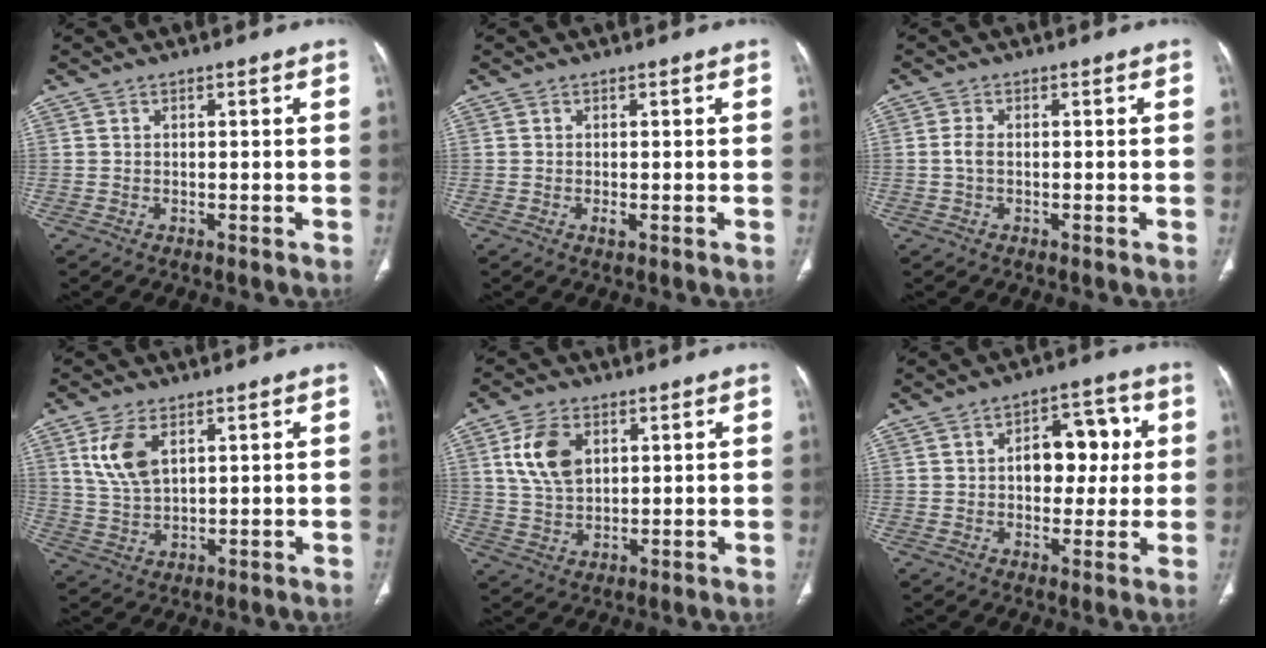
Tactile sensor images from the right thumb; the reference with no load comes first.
{"total": 0.7, "force": [-0.2, 0.2, 0.6], "torque": [-0.013, -0.003, -0.004]}
{"total": 2.0, "force": [-0.2, 1.1, 1.6], "torque": [-0.036, 0.002, -0.006]}
{"total": 7.9, "force": [3.3, 4.1, 5.9], "torque": [-0.121, -0.008, 0.072]}
{"total": 8.9, "force": [3.0, 5.7, 6.2], "torque": [-0.111, -0.009, 0.062]}
{"total": 10.5, "force": [1.4, 6.9, 7.9], "torque": [-0.064, 0.020, 0.019]}